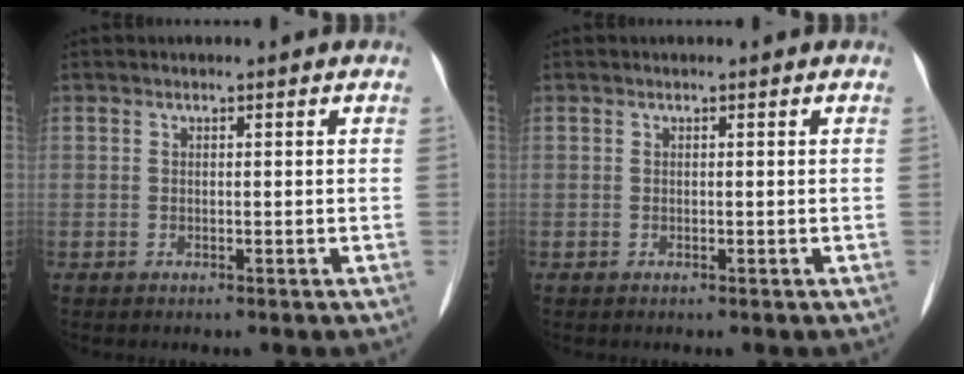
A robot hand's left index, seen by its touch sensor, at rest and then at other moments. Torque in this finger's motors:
{"motor_torque": [0.00, 0.00, 0.02, 0.00]}